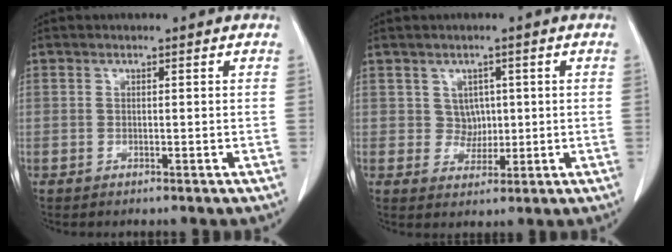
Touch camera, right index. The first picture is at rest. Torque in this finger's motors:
{"motor_torque": [0.04, 0.07, 0.05, 0.01]}